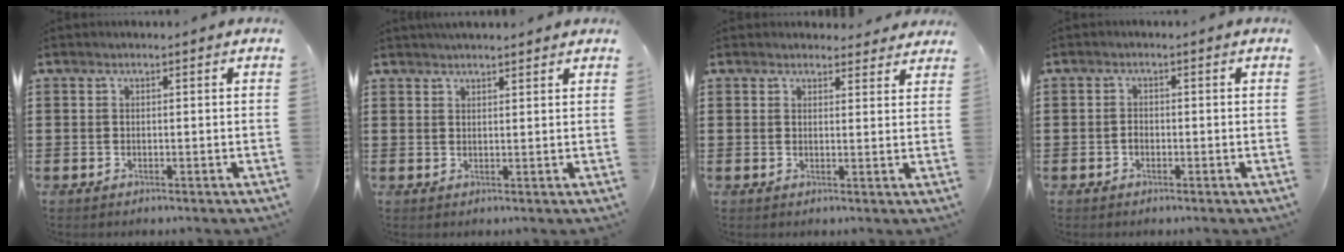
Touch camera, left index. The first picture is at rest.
{"total": 1.9, "force": [1.8, 0.1, 0.2], "torque": [-0.009, 0.002, 0.036]}
{"total": 2.4, "force": [2.3, 0.7, 0.1], "torque": [-0.002, -0.005, 0.042]}
{"total": 1.1, "force": [-0.5, 0.7, 0.6], "torque": [-0.015, 0.001, -0.010]}